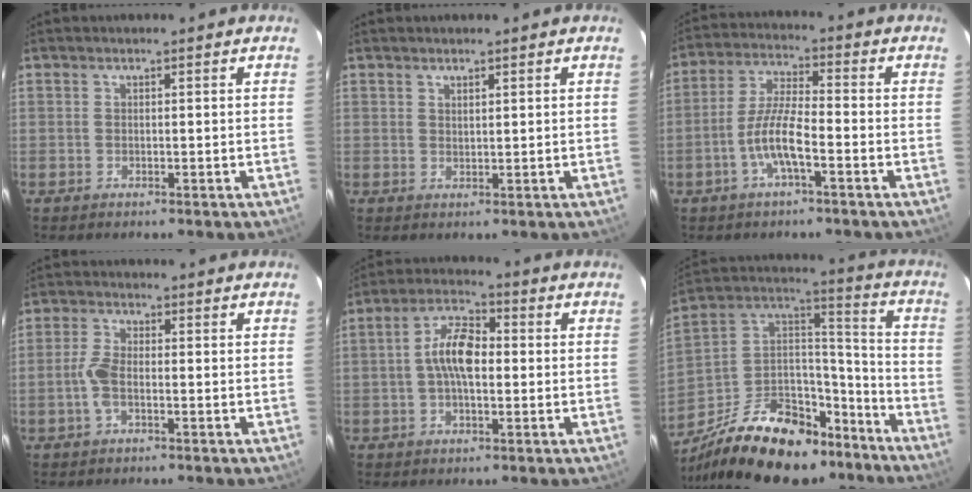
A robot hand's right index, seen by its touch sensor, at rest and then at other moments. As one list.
[{"total": 1.1, "force": [0.9, 0.4, 0.6], "torque": [-0.008, 0.001, 0.016]}, {"total": 7.9, "force": [-3.4, 1.5, 7.0], "torque": [-0.147, 0.005, -0.065]}, {"total": 4.2, "force": [-1.3, 1.7, 3.6], "torque": [-0.086, 0.004, -0.026]}, {"total": 8.0, "force": [-0.2, 3.7, 7.1], "torque": [-0.136, 0.019, -0.007]}, {"total": 28.3, "force": [-19.7, 14.1, 14.6], "torque": [-0.289, 0.040, -0.291]}]